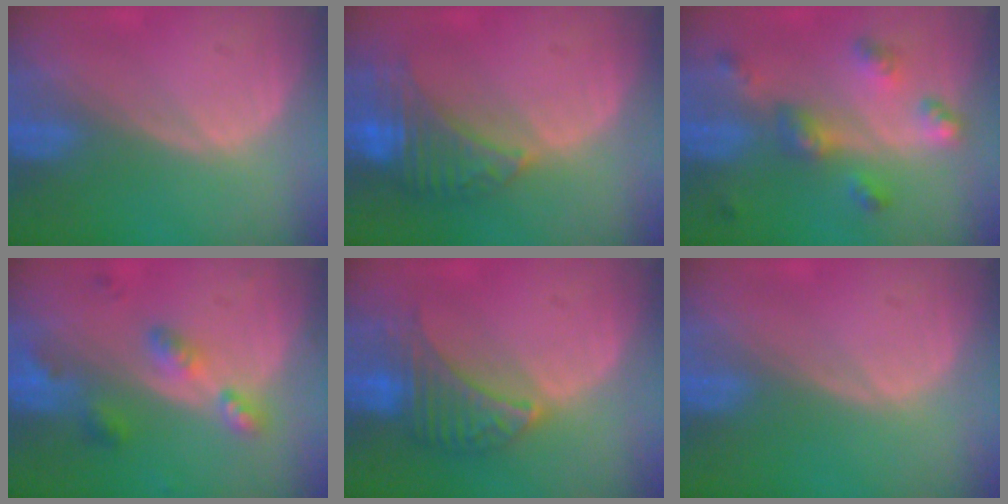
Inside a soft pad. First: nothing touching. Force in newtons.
{"total": 8.2, "press": 7.1, "slide": 4.0}
{"total": 6.7, "press": 5.9, "slide": 3.3}
{"total": 5.3, "press": 5.1, "slide": 1.4}
{"total": 6.5, "press": 6.5, "slide": 0.5}
{"total": 0.0}